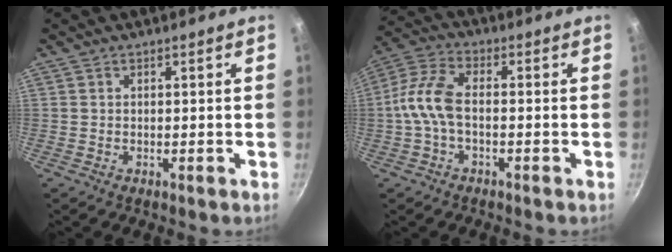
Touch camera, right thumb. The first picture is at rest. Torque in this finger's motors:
{"motor_torque": [-0.03, 0.16, 0.44, 0.10, 0.02]}